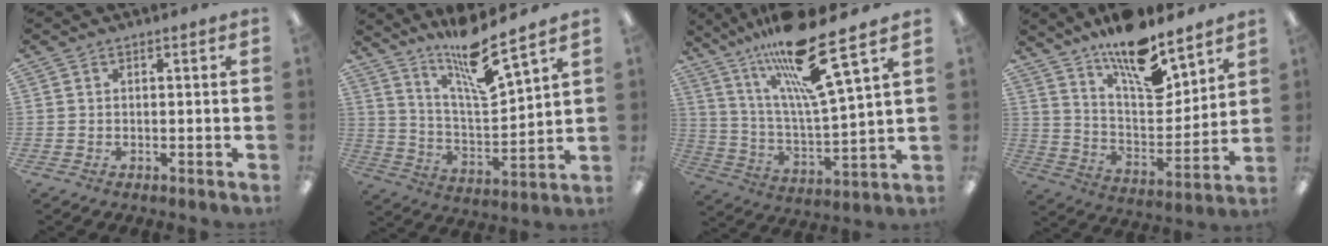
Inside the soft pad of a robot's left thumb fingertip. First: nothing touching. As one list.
[{"total": 13.8, "force": [11.5, 1.3, 7.5], "torque": [-0.141, -0.076, 0.190]}, {"total": 20.3, "force": [14.7, 3.0, 13.7], "torque": [-0.257, -0.078, 0.240]}, {"total": 16.2, "force": [12.3, 5.7, 8.8], "torque": [-0.157, -0.079, 0.215]}]